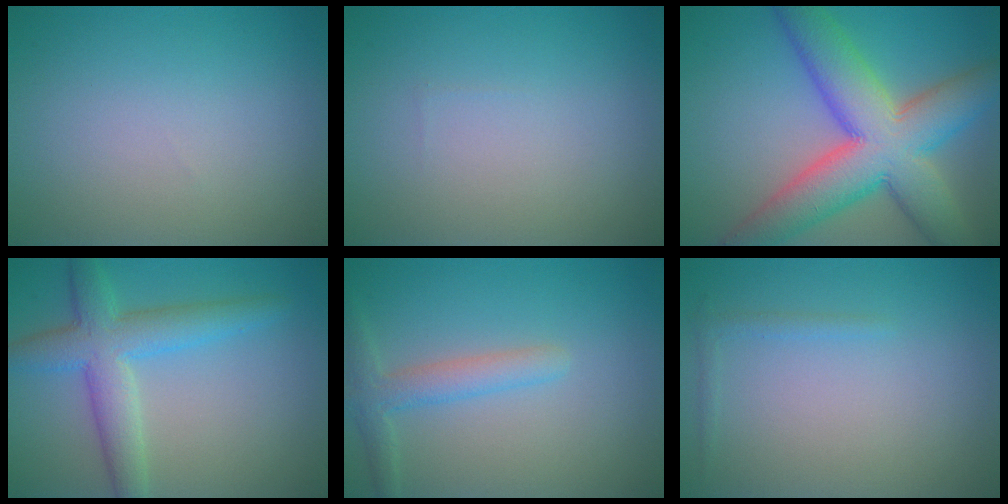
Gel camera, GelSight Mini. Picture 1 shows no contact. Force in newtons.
{"total": 0.0}
{"total": 11.3, "press": 11.3, "slide": 0.6}
{"total": 6.7, "press": 6.7, "slide": 0.2}
{"total": 2.6, "press": 2.6, "slide": 0.2}
{"total": 0.8, "press": 0.8, "slide": 0.1}